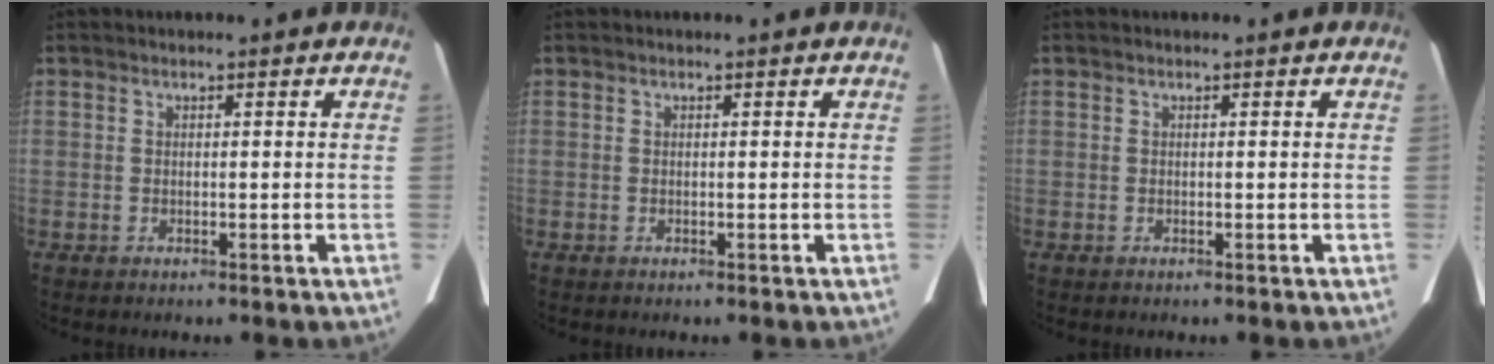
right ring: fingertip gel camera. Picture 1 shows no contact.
{"total": 0.0}
{"total": 0.0}